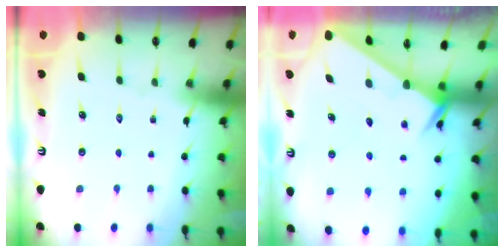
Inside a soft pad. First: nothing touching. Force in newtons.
{"total": 2.6, "press": 2.6, "slide": 0.0}